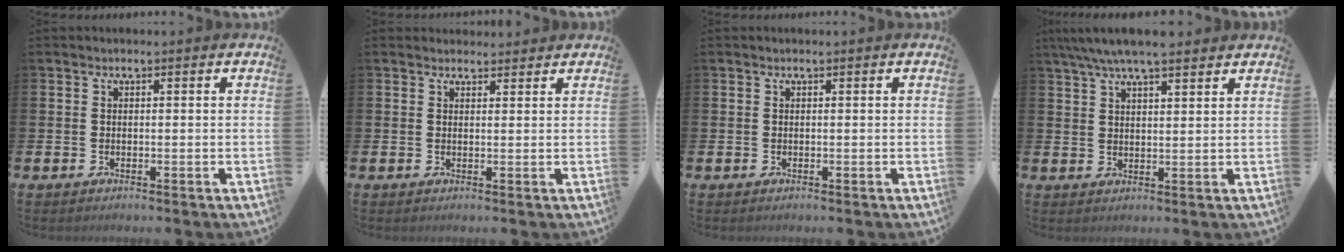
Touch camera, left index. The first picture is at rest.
{"total": 1.7, "force": [1.6, 0.5, -0.1], "torque": [0.010, -0.005, 0.028]}
{"total": 0.0}
{"total": 6.4, "force": [5.7, 1.2, 2.7], "torque": [-0.064, -0.011, 0.104]}